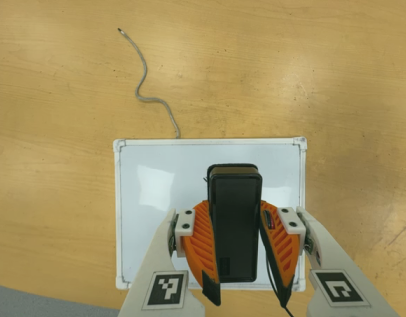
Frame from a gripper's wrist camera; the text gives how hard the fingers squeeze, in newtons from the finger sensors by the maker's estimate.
{"total": 6.3, "left": 5.6, "right": 7.1}